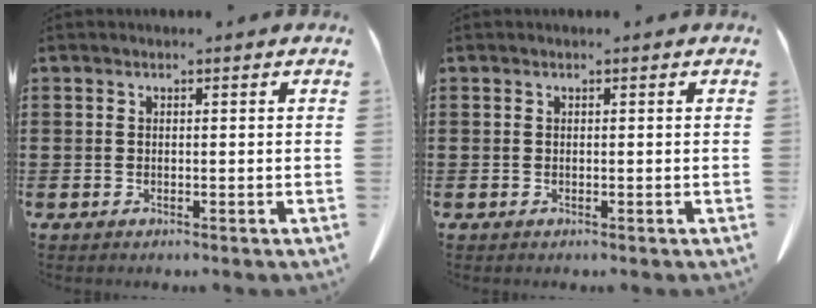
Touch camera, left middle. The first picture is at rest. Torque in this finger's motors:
{"motor_torque": [0.16, 0.03, 0.00, 0.00]}